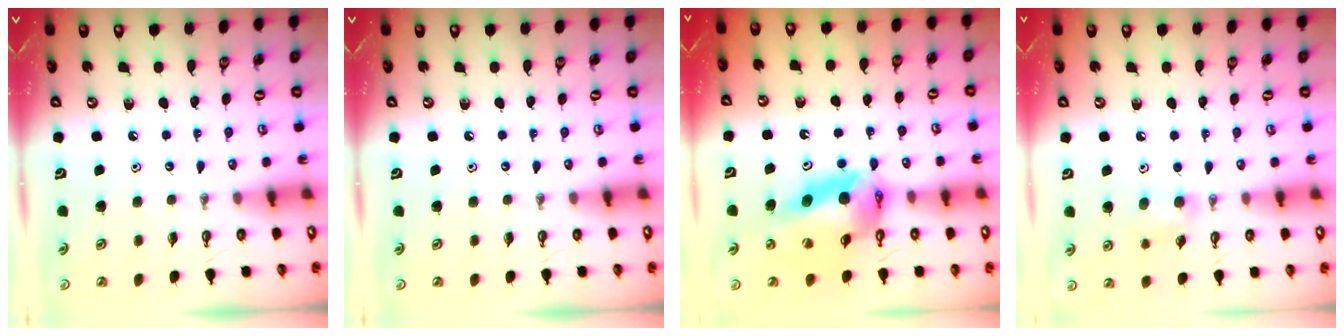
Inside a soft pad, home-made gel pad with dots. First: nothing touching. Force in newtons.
{"total": 0.0}
{"total": 15.9, "press": 15.7, "slide": 2.0}
{"total": 7.2, "press": 7.0, "slide": 1.9}